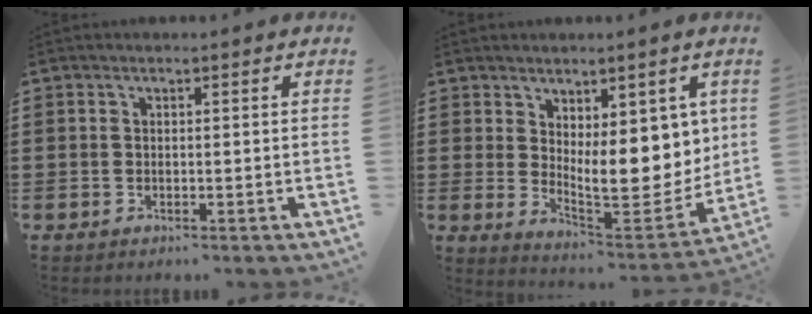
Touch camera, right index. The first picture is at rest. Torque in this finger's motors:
{"motor_torque": [2.14, 0.00, 1.05, 0.21]}